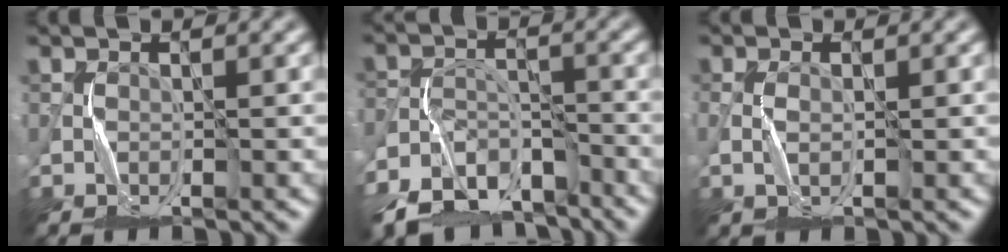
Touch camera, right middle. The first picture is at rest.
{"total": 9.2, "force": [-7.2, 4.4, 3.7], "torque": [-0.059, -0.012, -0.121]}
{"total": 1.8, "force": [-0.1, 0.8, 1.6], "torque": [-0.043, 0.003, -0.004]}